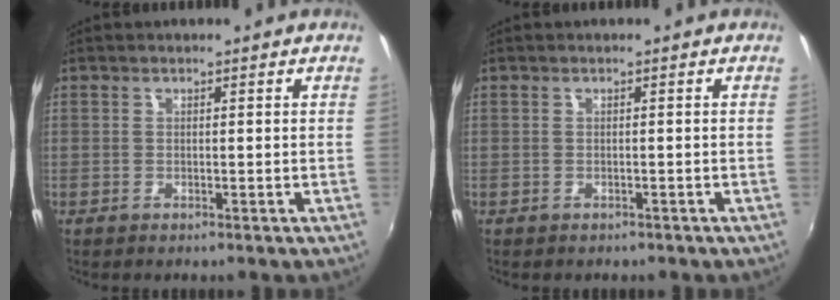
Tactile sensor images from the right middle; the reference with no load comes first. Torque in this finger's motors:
{"motor_torque": [-0.20, -0.02, -0.08, 0.01]}